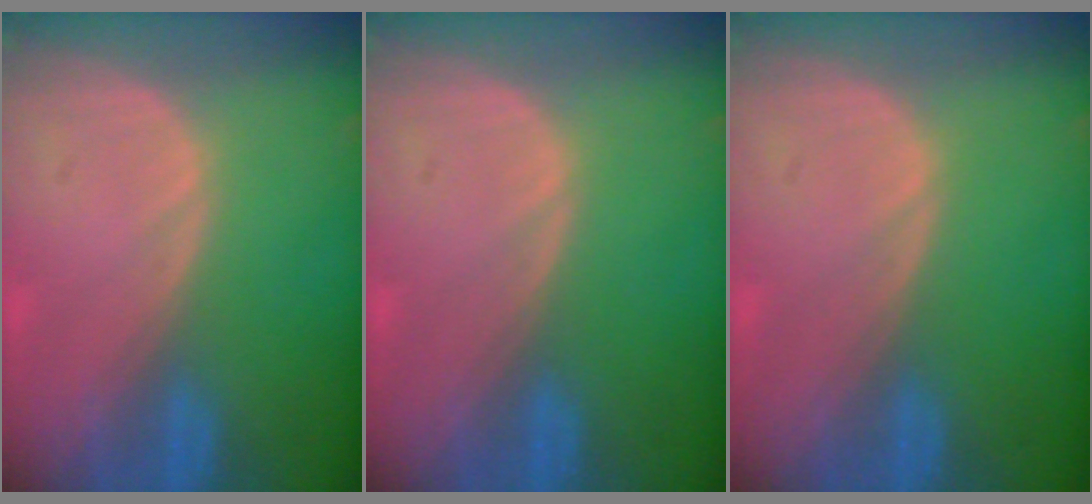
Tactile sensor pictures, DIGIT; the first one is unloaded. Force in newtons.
{"total": 0.0}
{"total": 0.0}